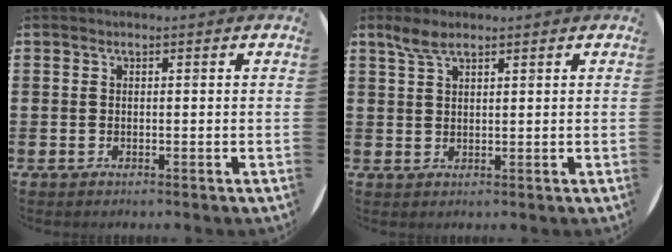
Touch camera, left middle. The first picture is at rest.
{"total": 2.9, "force": [2.2, 1.0, 1.7], "torque": [-0.039, 0.005, 0.039]}